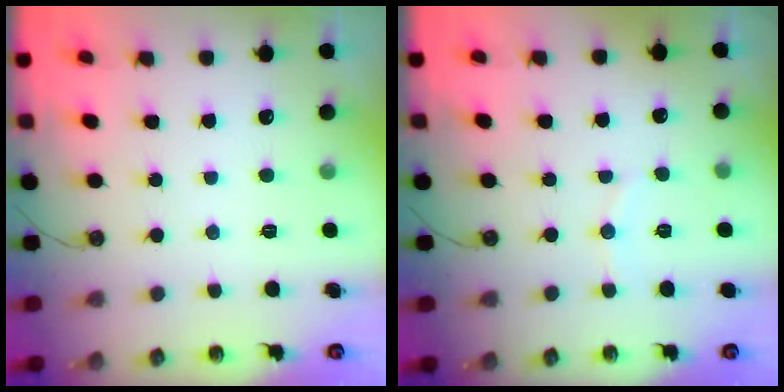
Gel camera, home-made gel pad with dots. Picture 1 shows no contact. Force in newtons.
{"total": 4.2, "press": 4.1, "slide": 1.0}